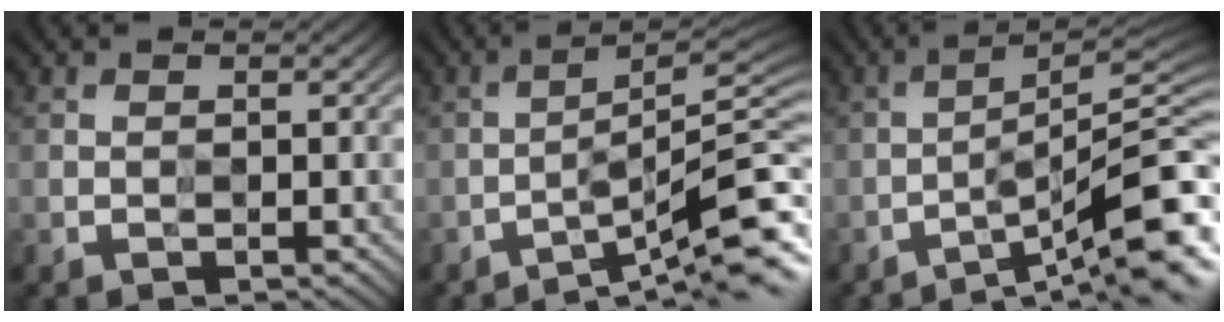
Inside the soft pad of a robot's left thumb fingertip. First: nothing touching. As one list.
[{"total": 9.6, "force": [-6.6, 0.5, 6.9], "torque": [-0.093, 0.022, -0.108]}, {"total": 10.6, "force": [-7.5, 0.9, 7.5], "torque": [-0.100, 0.024, -0.121]}]